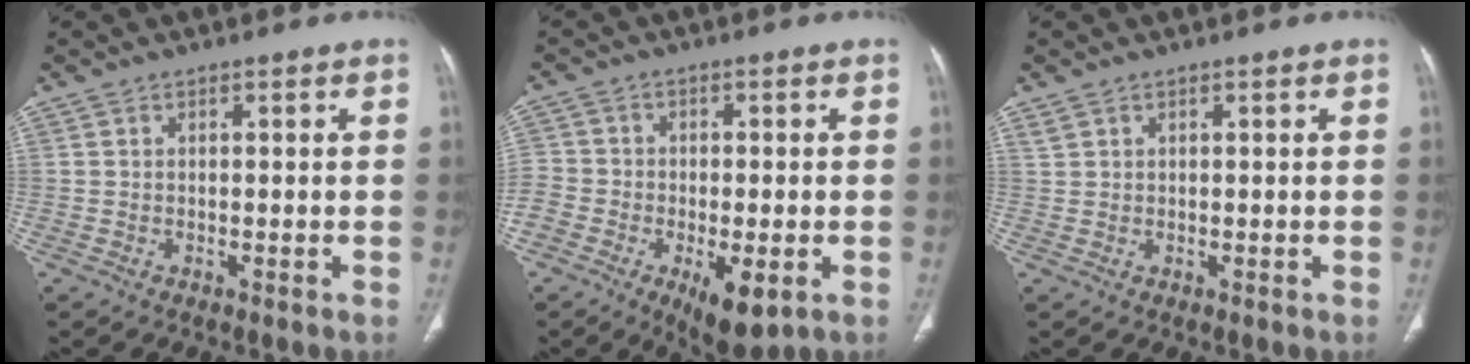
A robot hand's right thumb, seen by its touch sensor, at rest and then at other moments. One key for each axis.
{"total": 12.7, "fx": -5.5, "fy": 7.3, "fz": 8.7, "tx": -0.138, "ty": 0.001, "tz": -0.093}
{"total": 1.0, "fx": 0.7, "fy": 0.6, "fz": 0.2, "tx": -0.002, "ty": 0.003, "tz": 0.017}